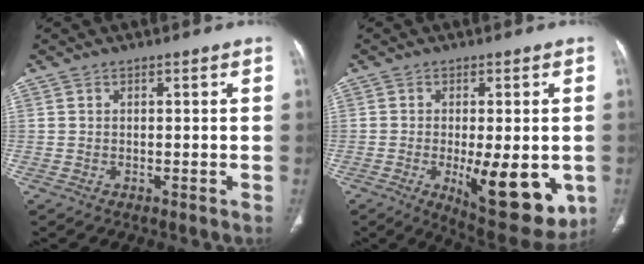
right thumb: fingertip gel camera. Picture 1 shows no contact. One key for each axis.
{"total": 15.9, "fx": -3.9, "fy": 6.2, "fz": 14.1, "tx": -0.170, "ty": -0.022, "tz": -0.037}